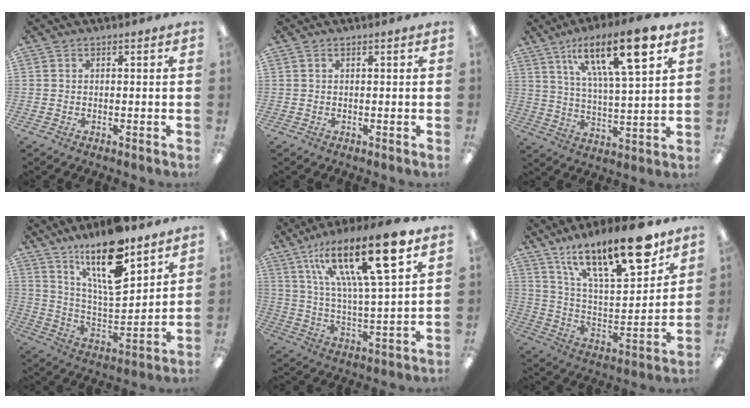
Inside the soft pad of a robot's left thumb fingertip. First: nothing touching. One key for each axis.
{"total": 0.0}
{"total": 18.3, "fx": 10.4, "fy": 5.5, "fz": 14.0, "tx": -0.219, "ty": -0.045, "tz": 0.164}
{"total": 19.0, "fx": 12.8, "fy": 6.0, "fz": 12.8, "tx": -0.217, "ty": -0.074, "tz": 0.211}
{"total": 22.5, "fx": 12.7, "fy": 6.8, "fz": 17.4, "tx": -0.281, "ty": -0.056, "tz": 0.200}
{"total": 23.0, "fx": 15.3, "fy": 7.4, "fz": 15.5, "tx": -0.247, "ty": -0.089, "tz": 0.255}